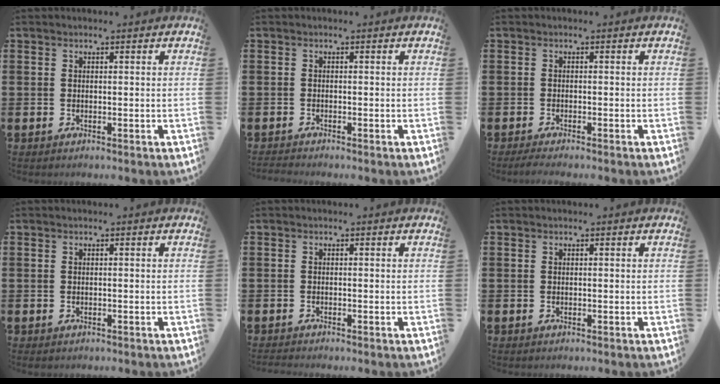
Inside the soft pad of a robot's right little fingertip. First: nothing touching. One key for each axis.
{"total": 0.6, "fx": -0.6, "fy": 0.0, "fz": 0.1, "tx": -0.002, "ty": -0.003, "tz": -0.013}
{"total": 1.1, "fx": -0.7, "fy": 0.1, "fz": 0.8, "tx": -0.013, "ty": -0.002, "tz": -0.014}
{"total": 0.0}
{"total": 0.5, "fx": -0.5, "fy": 0.0, "fz": 0.1, "tx": -0.001, "ty": -0.003, "tz": -0.010}
{"total": 0.0}